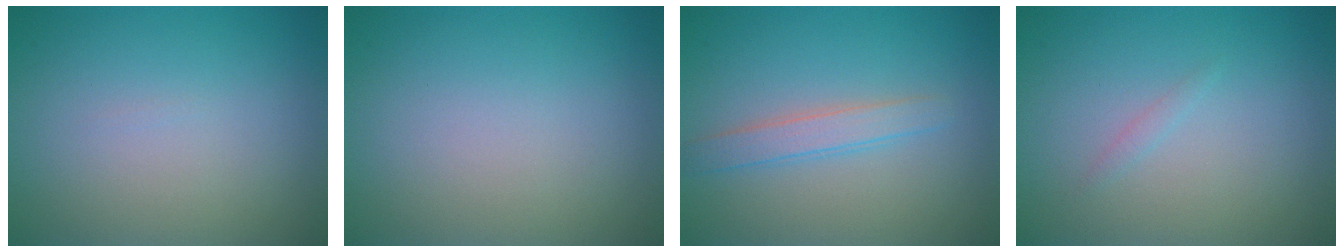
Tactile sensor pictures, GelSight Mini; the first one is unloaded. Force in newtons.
{"total": 0.0}
{"total": 2.1, "press": 2.1, "slide": 0.0}
{"total": 0.6, "press": 0.6, "slide": 0.0}